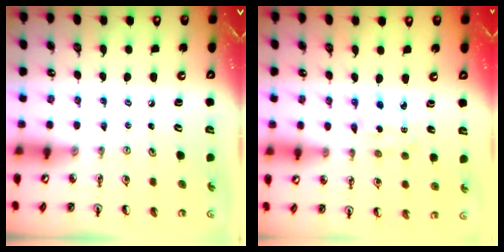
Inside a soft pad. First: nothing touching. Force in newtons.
{"total": 2.3, "press": 2.3, "slide": 0.6}